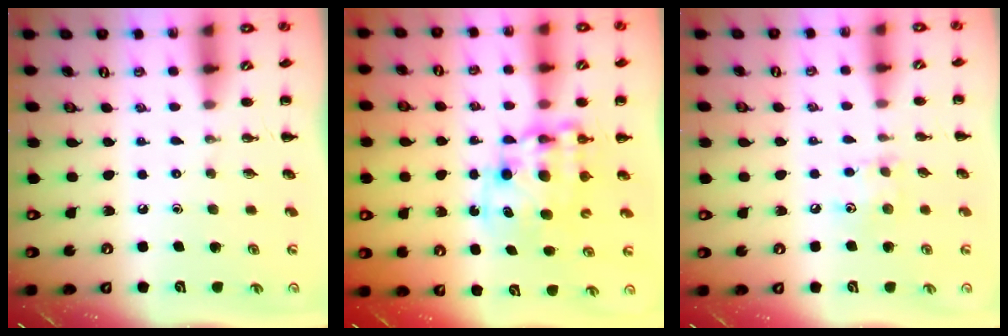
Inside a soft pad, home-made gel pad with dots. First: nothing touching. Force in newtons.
{"total": 11.1, "press": 10.7, "slide": 2.8}
{"total": 7.7, "press": 7.5, "slide": 1.3}